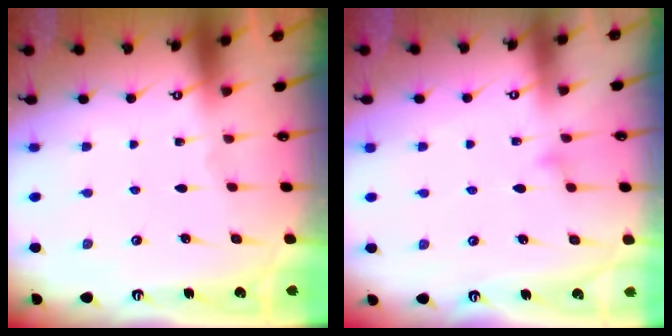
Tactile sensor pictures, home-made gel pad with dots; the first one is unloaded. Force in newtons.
{"total": 7.1, "press": 7.1, "slide": 0.3}